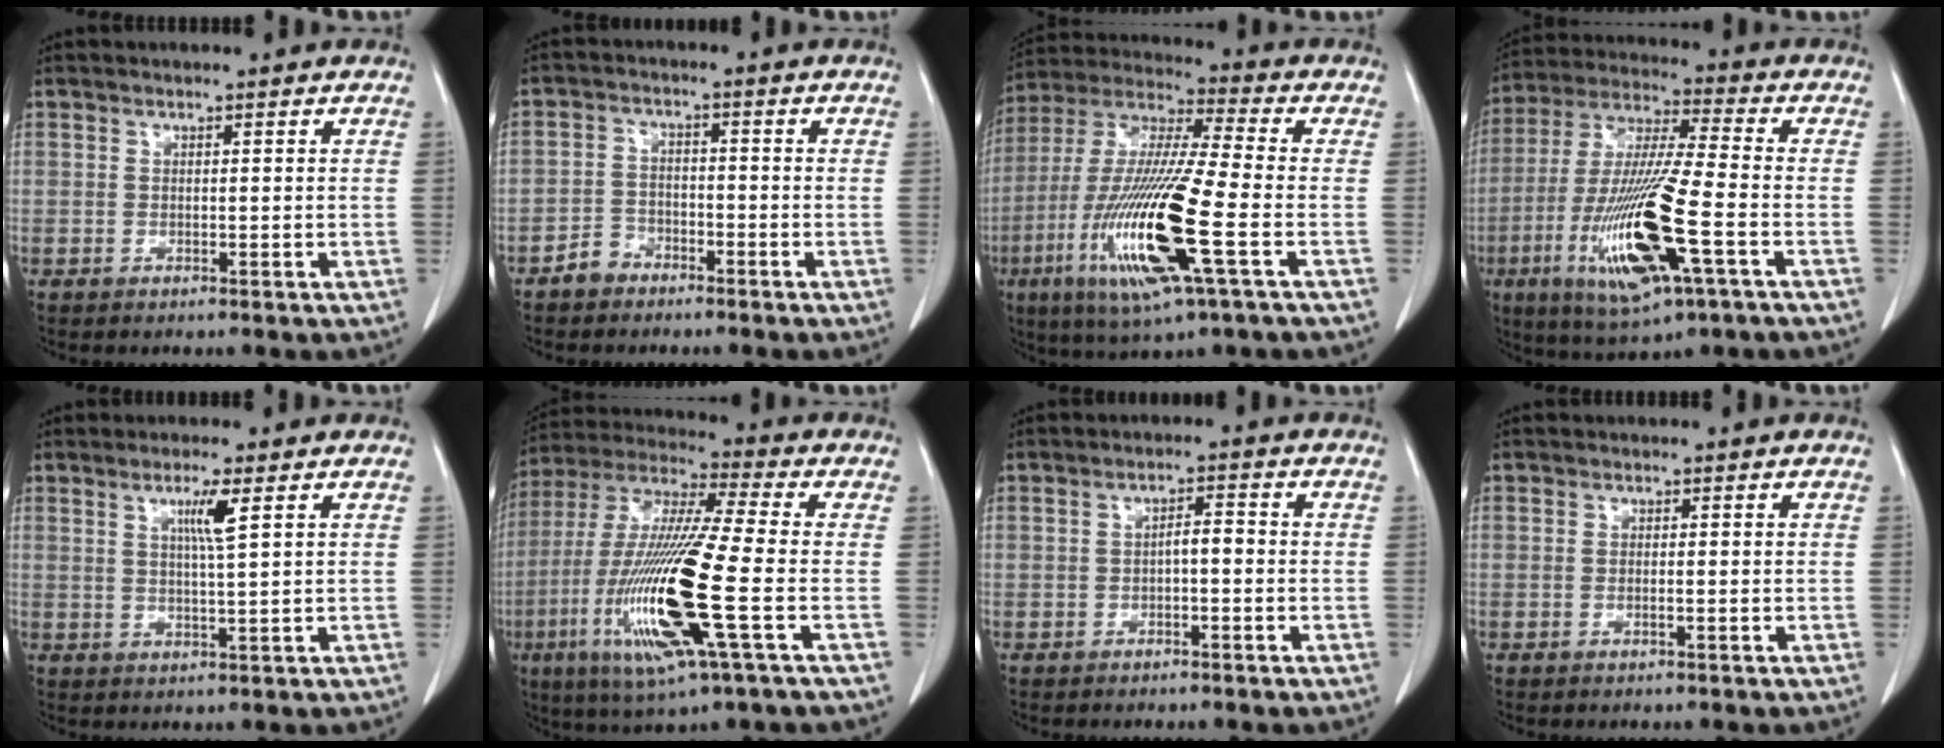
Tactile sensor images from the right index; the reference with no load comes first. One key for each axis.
{"total": 3.5, "fx": -2.6, "fy": 2.4, "fz": 0.5, "tx": -0.011, "ty": 0.010, "tz": -0.046}
{"total": 19.6, "fx": -6.0, "fy": 1.2, "fz": 18.6, "tx": -0.398, "ty": -0.028, "tz": -0.116}
{"total": 18.7, "fx": -6.4, "fy": 1.8, "fz": 17.5, "tx": -0.370, "ty": -0.031, "tz": -0.113}
{"total": 3.9, "fx": 1.6, "fy": -0.5, "fz": 3.5, "tx": -0.065, "ty": -0.005, "tz": 0.028}
{"total": 19.7, "fx": -5.4, "fy": 0.8, "fz": 18.9, "tx": -0.410, "ty": -0.025, "tz": -0.107}
{"total": 2.3, "fx": -0.6, "fy": 0.7, "fz": 2.1, "tx": -0.033, "ty": 0.007, "tz": -0.009}
{"total": 0.6, "fx": -0.3, "fy": 0.0, "fz": 0.6, "tx": -0.014, "ty": -0.001, "tz": -0.003}